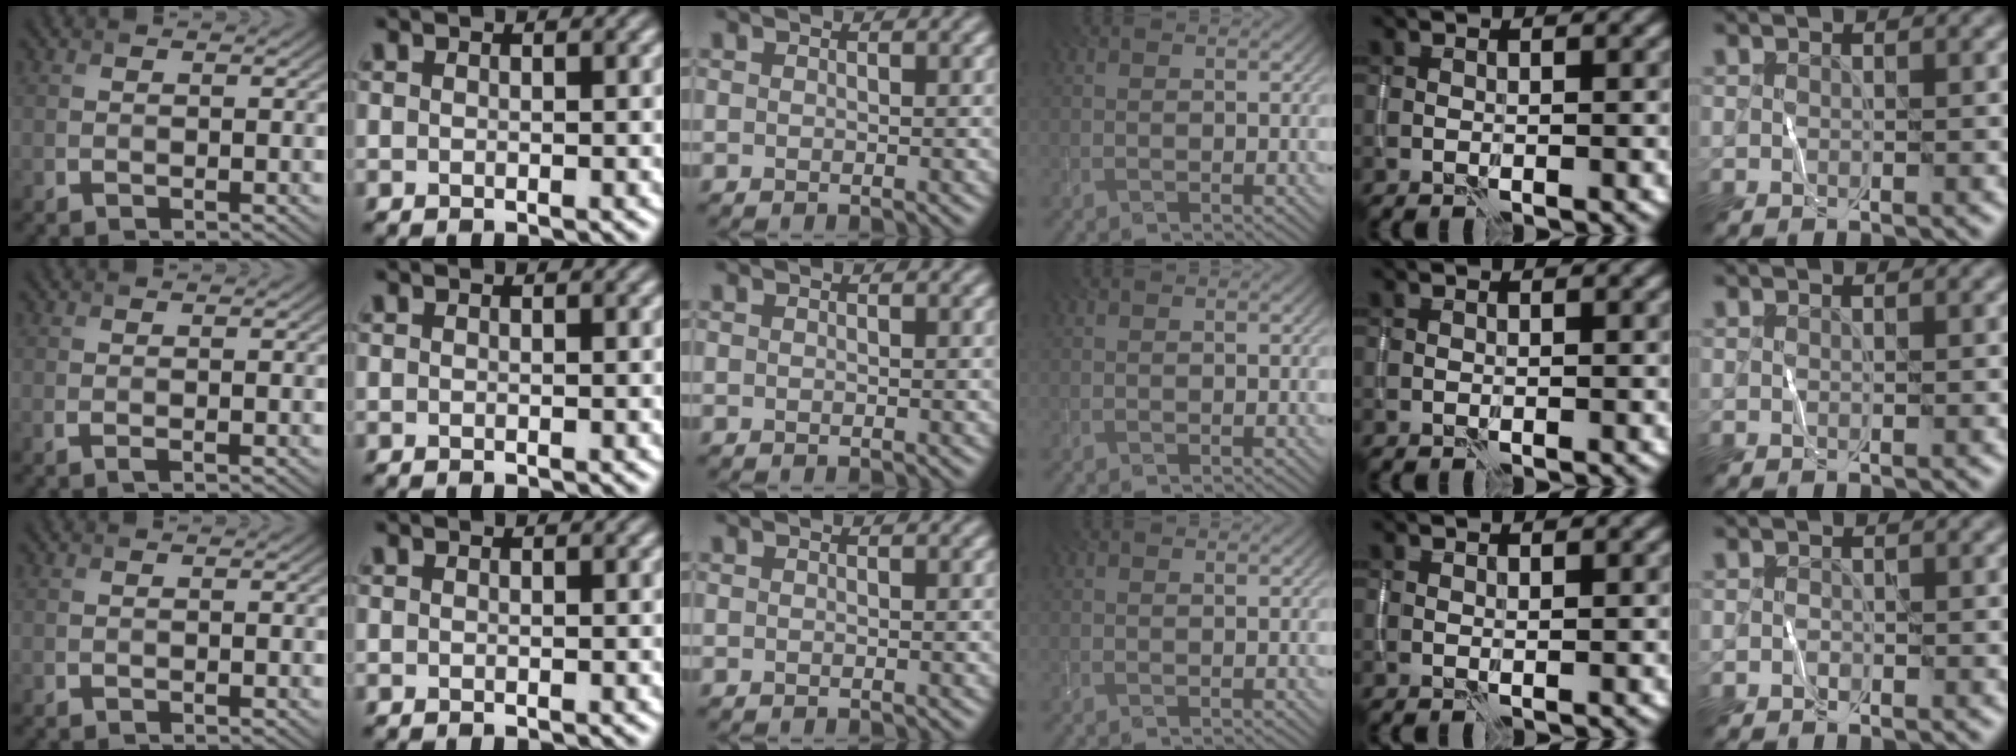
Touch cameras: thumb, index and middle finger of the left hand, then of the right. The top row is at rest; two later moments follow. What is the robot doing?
{"motion": "wipe", "object": "whiteboard"}